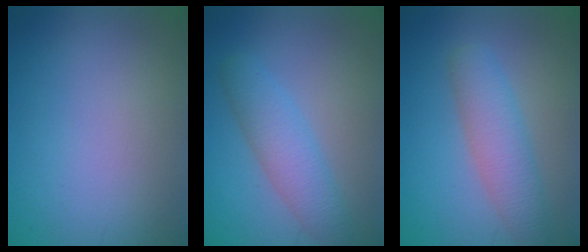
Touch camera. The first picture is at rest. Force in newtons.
{"total": 4.0, "press": 4.0, "slide": 0.0}
{"total": 4.1, "press": 4.1, "slide": 0.2}